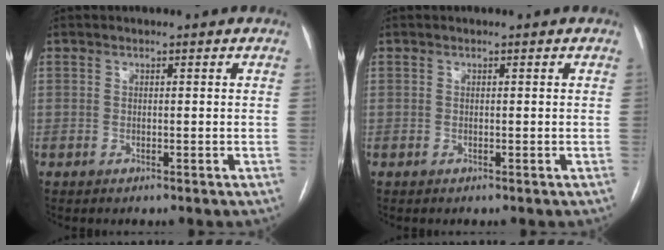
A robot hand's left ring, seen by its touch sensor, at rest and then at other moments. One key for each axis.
{"total": 0.0}